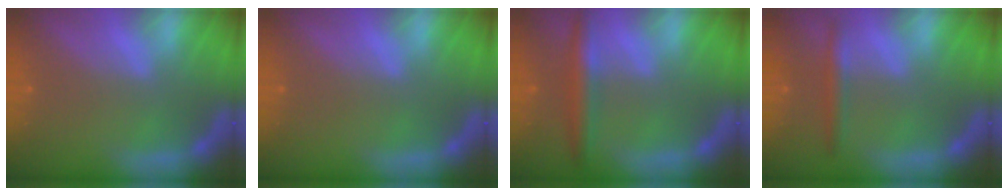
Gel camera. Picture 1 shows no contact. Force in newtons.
{"total": 0.0}
{"total": 4.0}
{"total": 2.4}